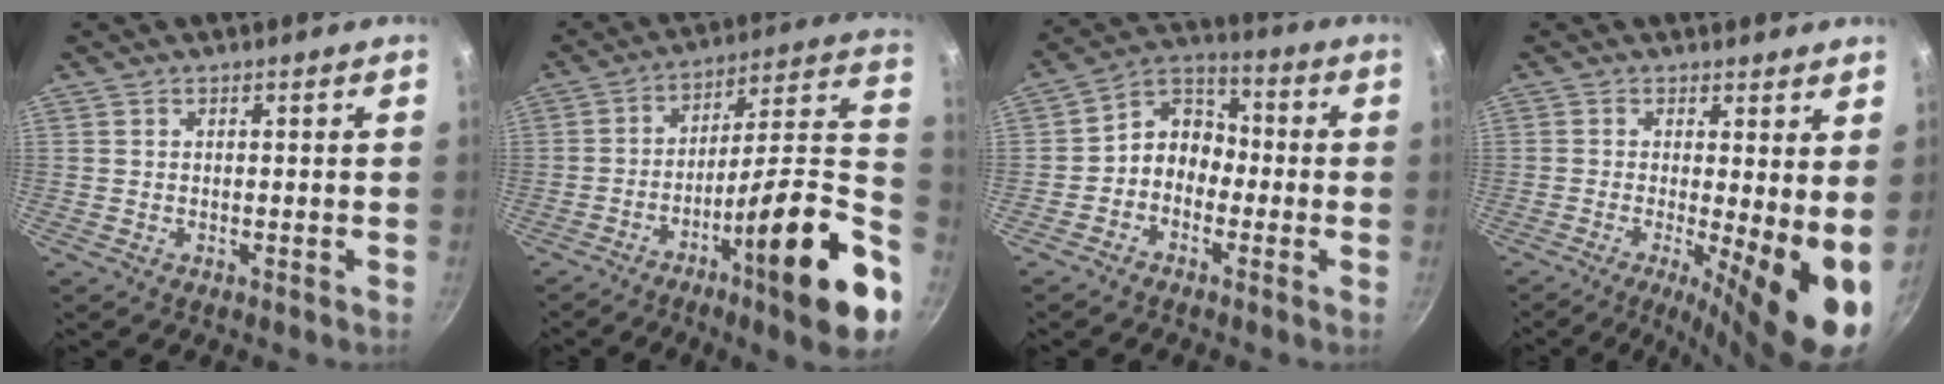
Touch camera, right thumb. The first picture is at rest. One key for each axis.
{"total": 22.9, "fx": -8.0, "fy": 3.9, "fz": 21.1, "tx": -0.278, "ty": 0.047, "tz": -0.131}
{"total": 7.9, "fx": -2.2, "fy": 6.4, "fz": 4.1, "tx": -0.030, "ty": 0.044, "tz": -0.061}
{"total": 11.0, "fx": -1.1, "fy": 2.6, "fz": 10.7, "tx": -0.141, "ty": -0.016, "tz": -0.017}